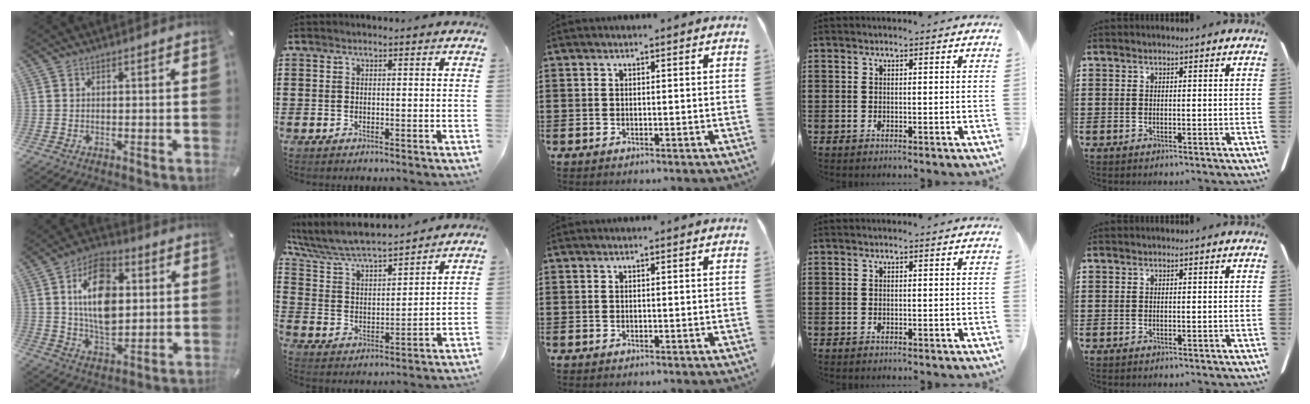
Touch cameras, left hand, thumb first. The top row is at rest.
{"thumb": {"total": 15.6, "force": [2.9, 9.9, 11.7], "torque": [-0.218, 0.007, 0.049]}, "index": {"total": 6.8, "force": [6.4, 0.7, 2.3], "torque": [-0.074, -0.040, 0.108]}}